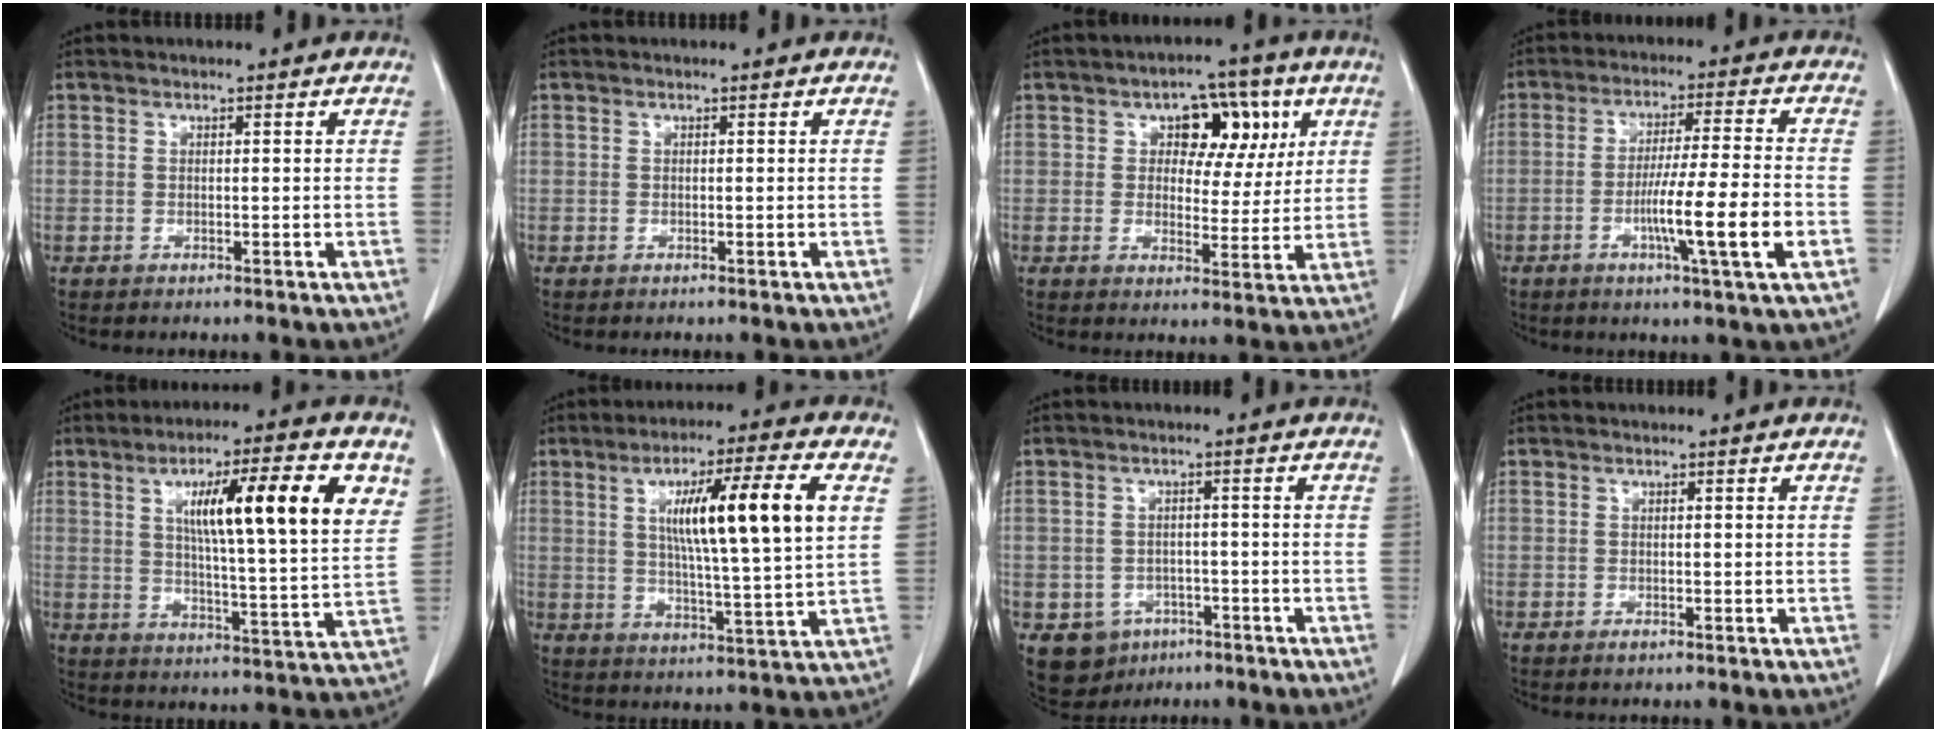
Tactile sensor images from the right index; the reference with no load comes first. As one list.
[{"total": 0.0}, {"total": 8.6, "force": [3.2, 5.2, 6.2], "torque": [-0.068, 0.021, 0.045]}, {"total": 11.0, "force": [-3.3, -0.8, 10.5], "torque": [-0.180, -0.010, -0.058]}, {"total": 16.9, "force": [6.4, 1.4, 15.6], "torque": [-0.234, 0.008, 0.091]}, {"total": 15.2, "force": [4.1, 0.2, 14.6], "torque": [-0.240, 0.007, 0.065]}, {"total": 6.1, "force": [-3.2, 5.0, 1.6], "torque": [-0.025, 0.005, -0.038]}, {"total": 0.6, "force": [-0.4, 0.4, 0.3], "torque": [-0.002, 0.001, -0.005]}]